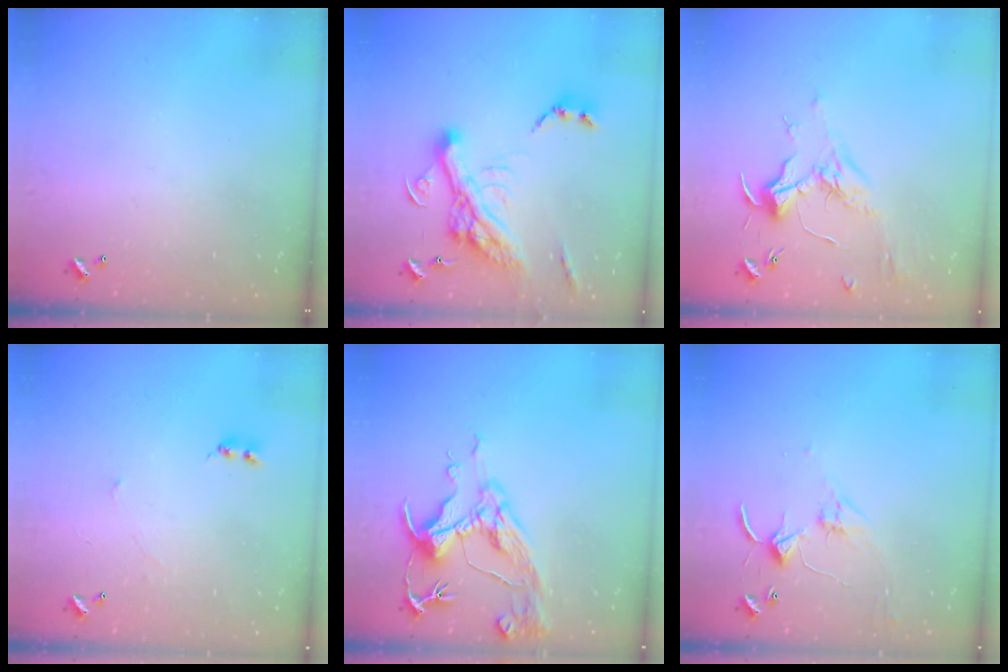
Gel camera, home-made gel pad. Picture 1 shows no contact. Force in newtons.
{"total": 15.5, "press": 15.3, "slide": 2.6}
{"total": 1.8, "press": 1.7, "slide": 0.7}
{"total": 0.9, "press": 0.8, "slide": 0.3}
{"total": 8.7, "press": 8.5, "slide": 1.4}
{"total": 2.8, "press": 2.8, "slide": 0.4}